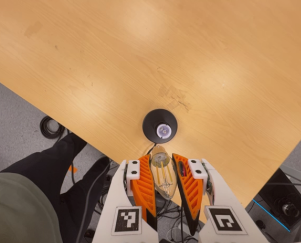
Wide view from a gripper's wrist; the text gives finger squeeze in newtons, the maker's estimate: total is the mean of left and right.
{"total": 22.9, "left": 25.4, "right": 20.5}